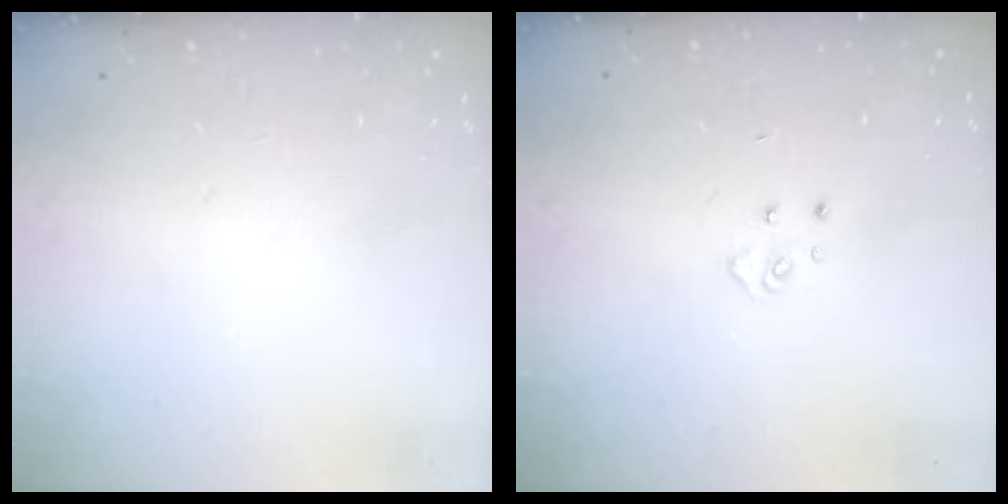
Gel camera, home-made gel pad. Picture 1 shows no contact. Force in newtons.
{"total": 3.3, "press": 3.3, "slide": 0.4}